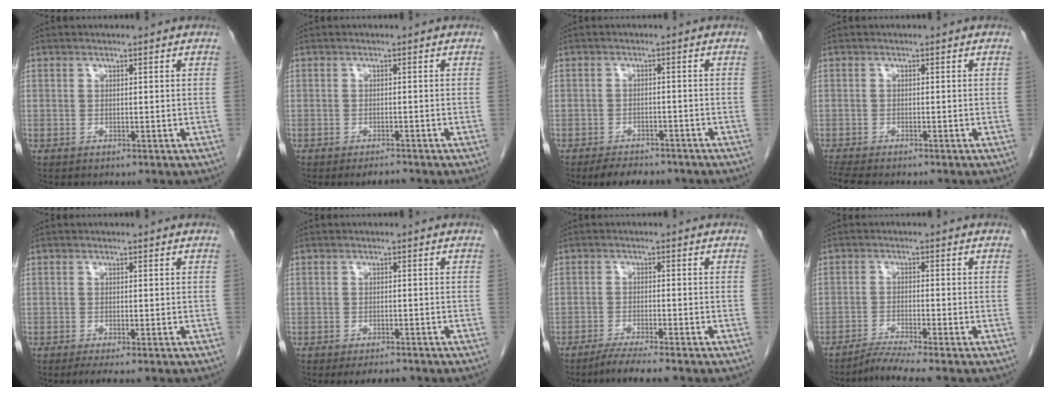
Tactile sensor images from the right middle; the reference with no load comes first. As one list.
[{"total": 1.7, "force": [-1.5, 0.3, 0.8], "torque": [-0.016, -0.003, -0.020]}, {"total": 6.1, "force": [-5.1, 2.6, 2.2], "torque": [-0.029, 0.000, -0.070]}, {"total": 6.1, "force": [-5.2, 1.2, 2.8], "torque": [-0.046, -0.008, -0.081]}, {"total": 1.8, "force": [-1.3, 0.1, 1.3], "torque": [-0.024, -0.006, -0.023]}, {"total": 3.1, "force": [-2.5, 1.0, 1.4], "torque": [-0.019, -0.003, -0.035]}, {"total": 4.8, "force": [-3.9, -0.4, 2.7], "torque": [-0.046, -0.013, -0.070]}, {"total": 4.1, "force": [-3.5, -1.5, 1.4], "torque": [-0.032, -0.019, -0.071]}]